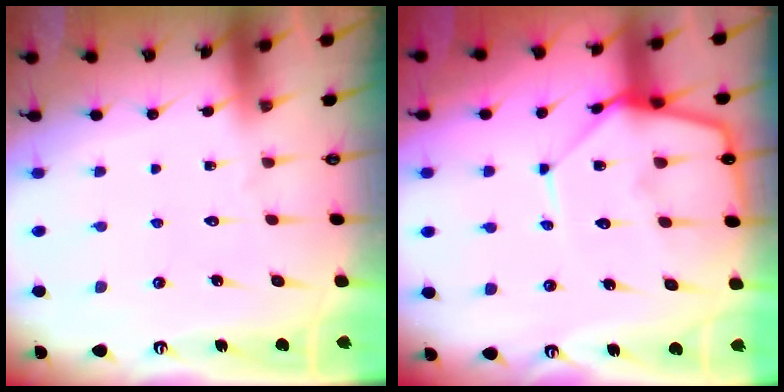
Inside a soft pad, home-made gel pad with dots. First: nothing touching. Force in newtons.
{"total": 12.2, "press": 12.2, "slide": 1.1}